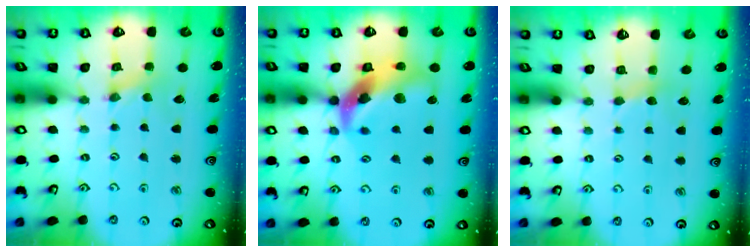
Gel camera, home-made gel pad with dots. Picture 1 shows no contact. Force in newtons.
{"total": 15.2, "press": 15.0, "slide": 2.2}
{"total": 3.2, "press": 3.1, "slide": 0.5}